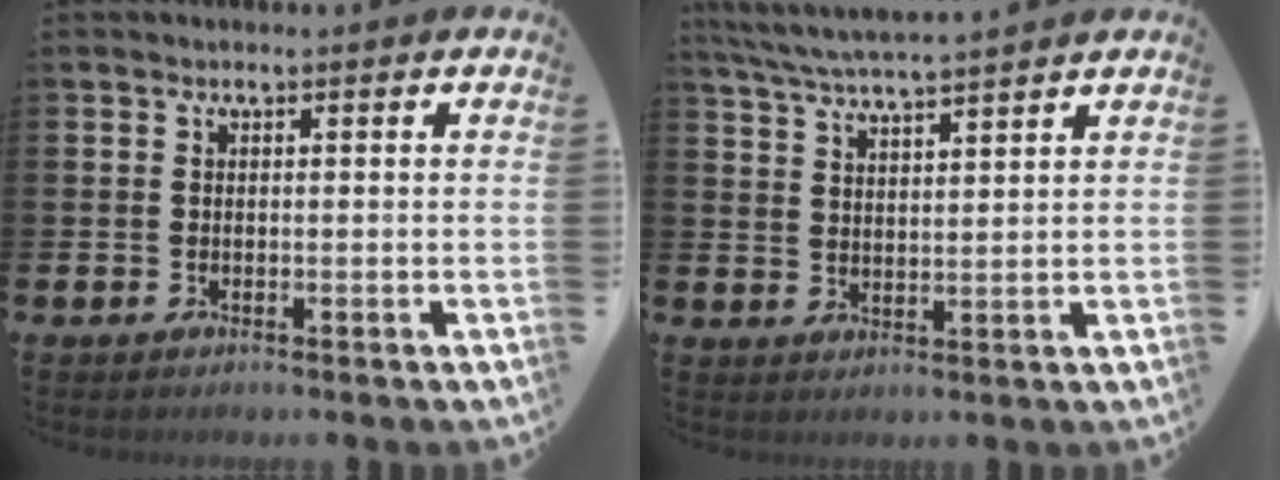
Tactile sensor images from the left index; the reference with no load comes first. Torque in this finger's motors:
{"motor_torque": [0.70, -1.13, 0.12, 0.13]}